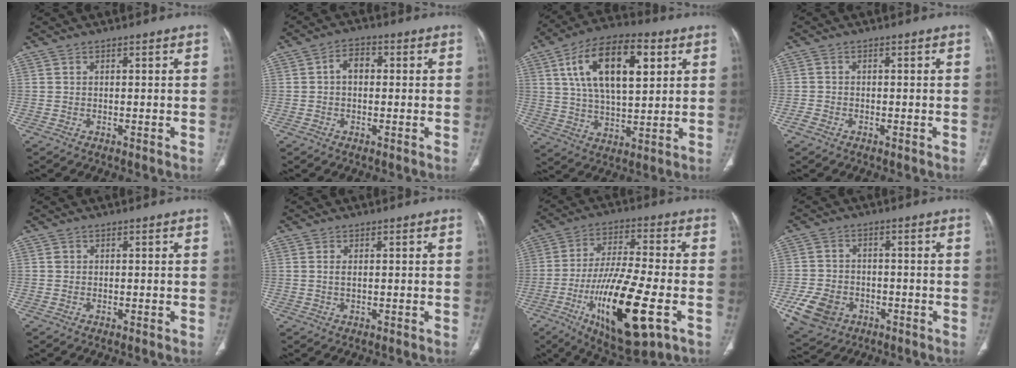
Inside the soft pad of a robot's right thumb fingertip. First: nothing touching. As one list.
[{"total": 4.1, "force": [0.3, 2.8, 3.0], "torque": [-0.043, 0.016, -0.001]}, {"total": 18.9, "force": [6.4, 8.9, 15.4], "torque": [-0.250, -0.002, 0.108]}, {"total": 1.6, "force": [-1.0, 1.1, 0.7], "torque": [-0.019, 0.002, -0.020]}, {"total": 0.6, "force": [0.2, 0.6, 0.2], "torque": [0.000, 0.002, 0.004]}, {"total": 1.3, "force": [0.3, 0.5, 1.1], "torque": [-0.028, 0.001, 0.009]}, {"total": 20.4, "force": [-6.9, 6.0, 18.3], "torque": [-0.338, 0.007, -0.106]}, {"total": 9.4, "force": [-3.8, 7.2, 4.7], "torque": [-0.085, 0.019, -0.057]}]